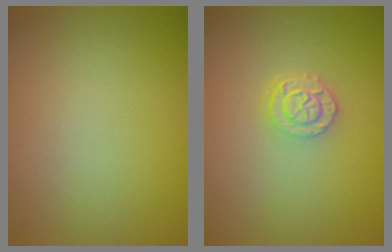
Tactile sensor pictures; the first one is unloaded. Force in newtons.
{"total": 2.3, "press": 1.9, "slide": 1.4}